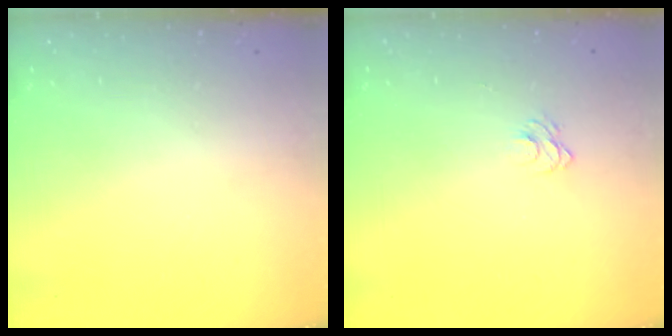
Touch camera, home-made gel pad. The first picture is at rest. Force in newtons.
{"total": 5.2, "press": 5.1, "slide": 0.5}